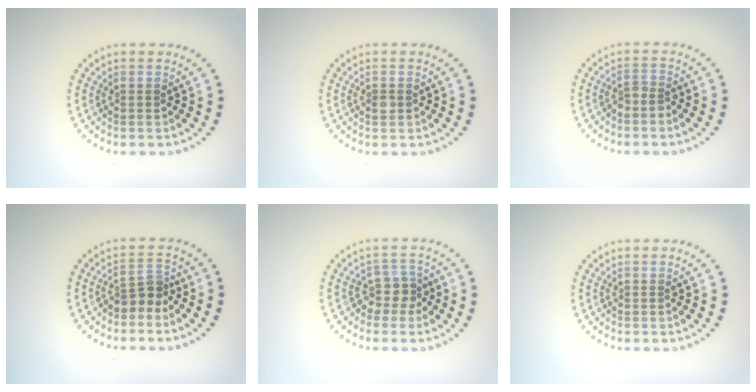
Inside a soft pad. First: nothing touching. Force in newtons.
{"total": 0.9, "press": 0.9, "slide": 0.1}
{"total": 1.4, "press": 1.0, "slide": 1.0}
{"total": 2.3, "press": 1.8, "slide": 1.4}
{"total": 2.2, "press": 1.7, "slide": 1.4}
{"total": 0.0}